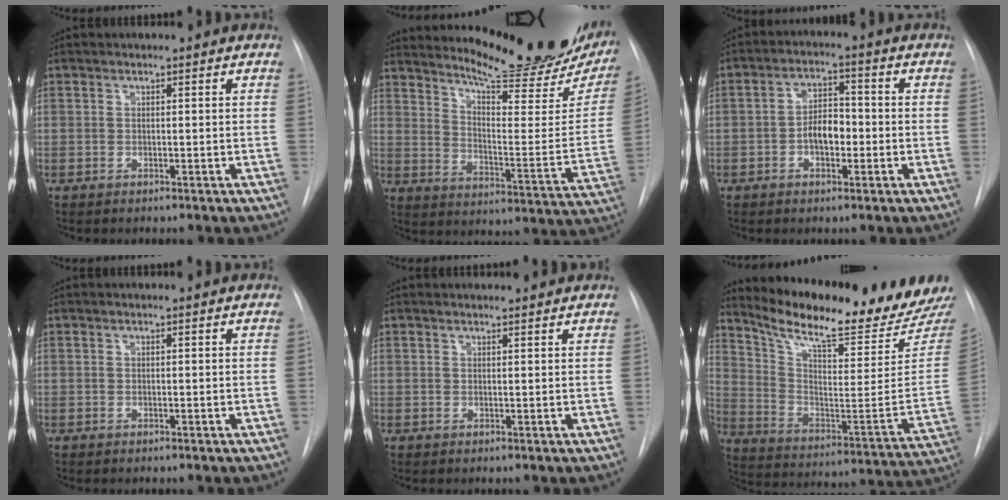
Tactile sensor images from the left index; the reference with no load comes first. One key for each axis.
{"total": 24.4, "fx": 21.2, "fy": 3.5, "fz": 11.6, "tx": -0.179, "ty": -0.074, "tz": 0.276}
{"total": 5.0, "fx": -1.3, "fy": 2.7, "fz": 4.0, "tx": -0.071, "ty": 0.014, "tz": -0.025}
{"total": 0.0}
{"total": 2.6, "fx": 2.6, "fy": 0.4, "fz": 0.3, "tx": -0.010, "ty": 0.014, "tz": 0.031}
{"total": 23.1, "fx": 20.8, "fy": 1.1, "fz": 9.9, "tx": -0.171, "ty": -0.085, "tz": 0.304}